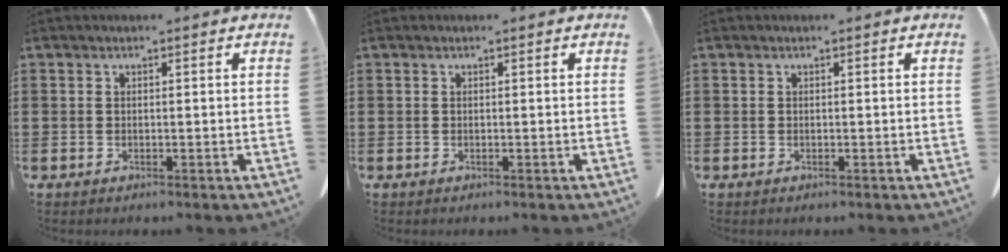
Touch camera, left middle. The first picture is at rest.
{"total": 0.0}
{"total": 0.0}